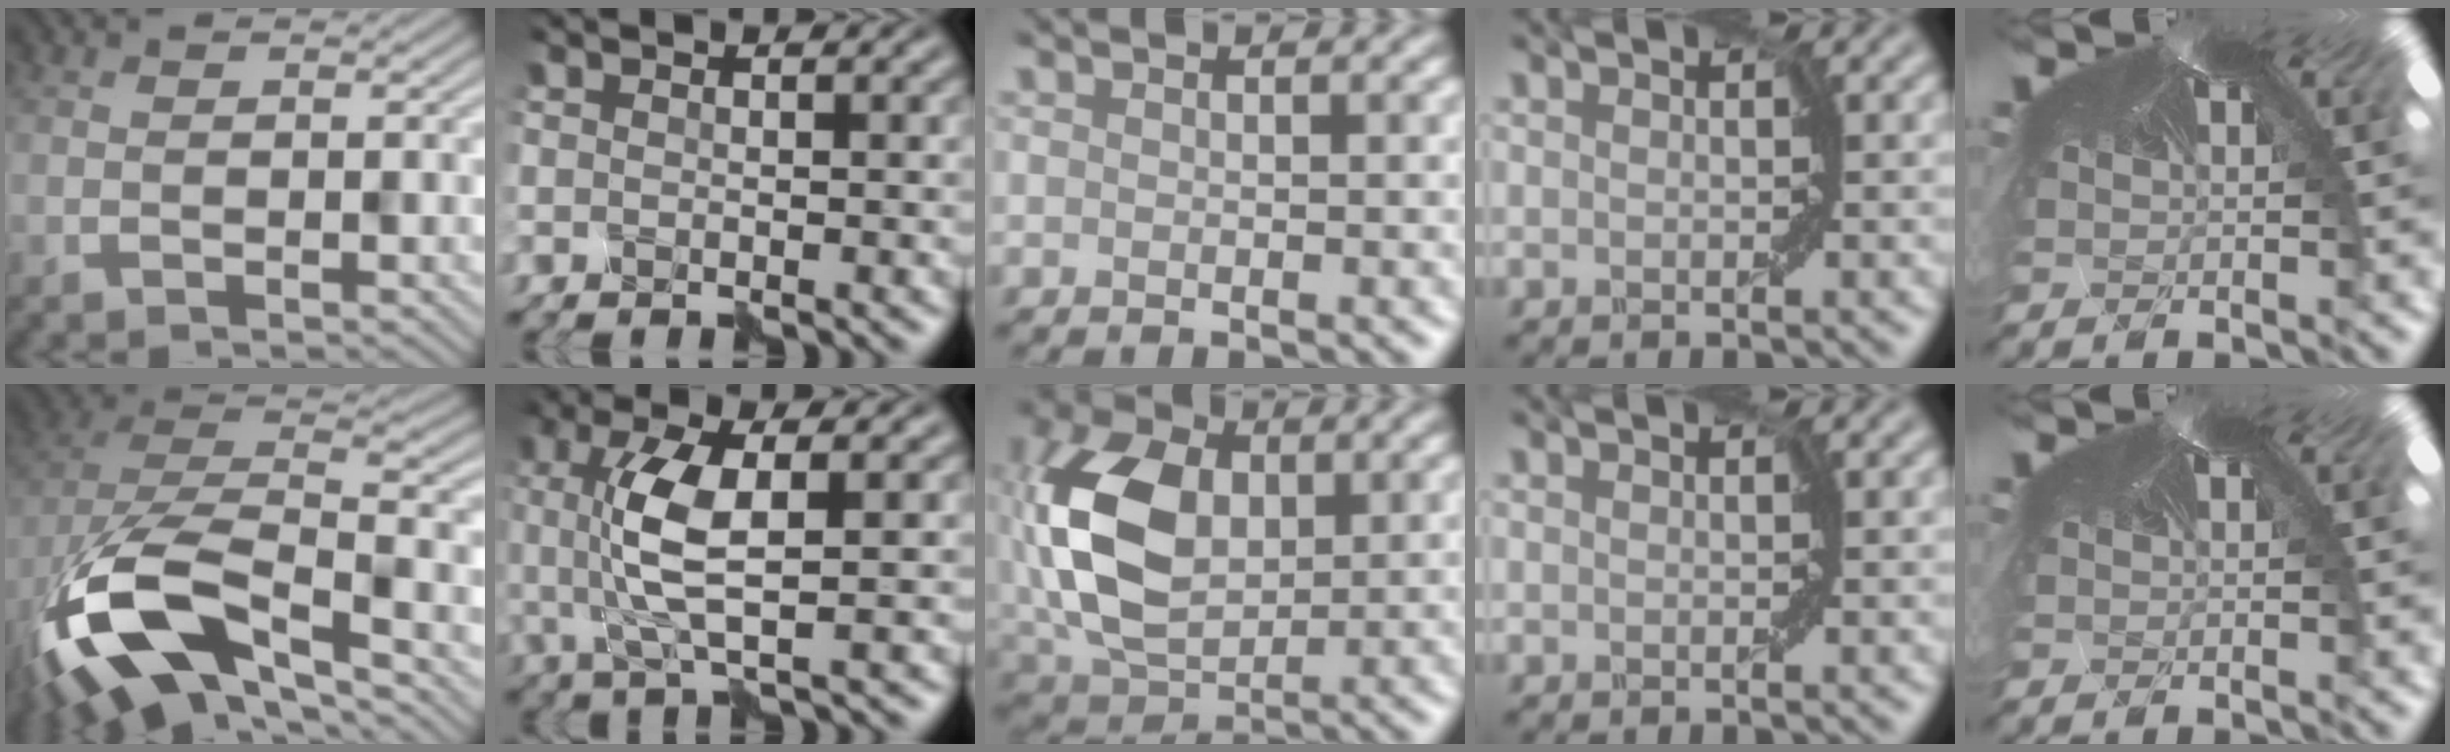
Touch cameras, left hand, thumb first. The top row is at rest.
{"thumb": {"total": 15.9, "force": [-8.0, 7.5, 11.5], "torque": [-0.255, -0.036, -0.129]}, "index": {"total": 5.2, "force": [0.3, 1.4, 5.0], "torque": [-0.124, 0.003, 0.010]}, "middle": {"total": 10.4, "force": [0.6, 7.0, 7.7], "torque": [-0.214, 0.013, 0.020]}}